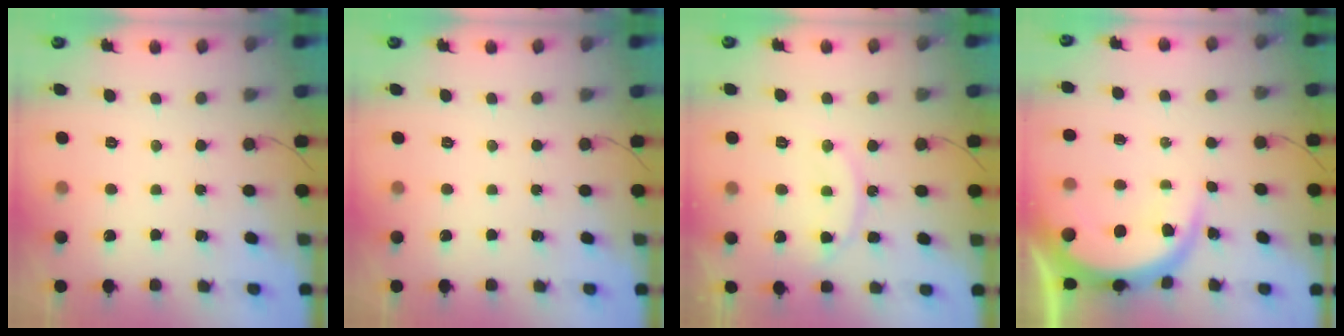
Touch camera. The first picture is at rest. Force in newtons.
{"total": 0.0}
{"total": 12.8, "press": 12.7, "slide": 1.0}
{"total": 9.1, "press": 9.0, "slide": 1.1}